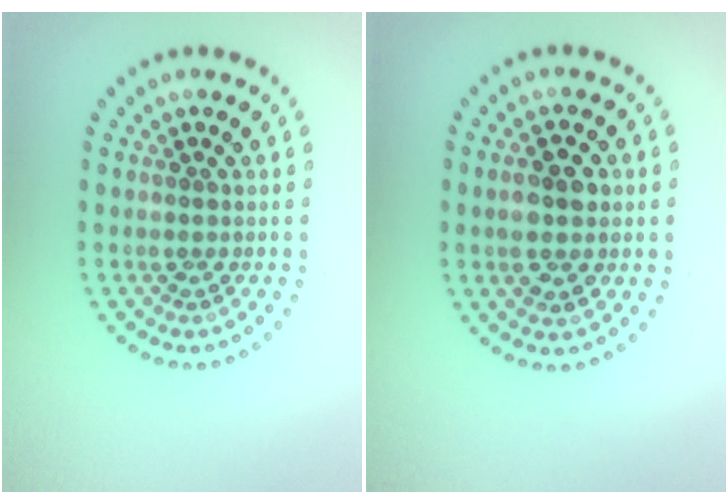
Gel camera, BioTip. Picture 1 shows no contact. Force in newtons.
{"total": 3.7, "press": 3.7, "slide": 0.2}